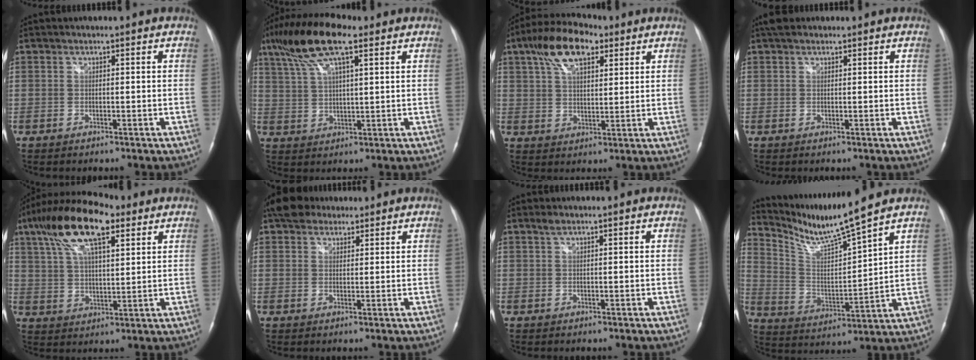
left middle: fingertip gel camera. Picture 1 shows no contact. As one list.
[{"total": 12.0, "force": [7.2, 2.9, 9.2], "torque": [-0.184, 0.030, 0.131]}, {"total": 10.4, "force": [5.6, 4.5, 7.6], "torque": [-0.146, 0.030, 0.101]}, {"total": 2.8, "force": [2.1, 1.4, 1.1], "torque": [-0.021, 0.023, 0.034]}, {"total": 15.4, "force": [8.5, 5.0, 11.8], "torque": [-0.236, 0.039, 0.156]}, {"total": 5.6, "force": [4.3, 3.0, 1.8], "torque": [-0.034, 0.029, 0.078]}, {"total": 0.8, "force": [0.5, 0.2, 0.5], "torque": [-0.011, 0.012, 0.011]}, {"total": 10.8, "force": [9.7, -1.8, 4.5], "torque": [-0.094, -0.010, 0.190]}]